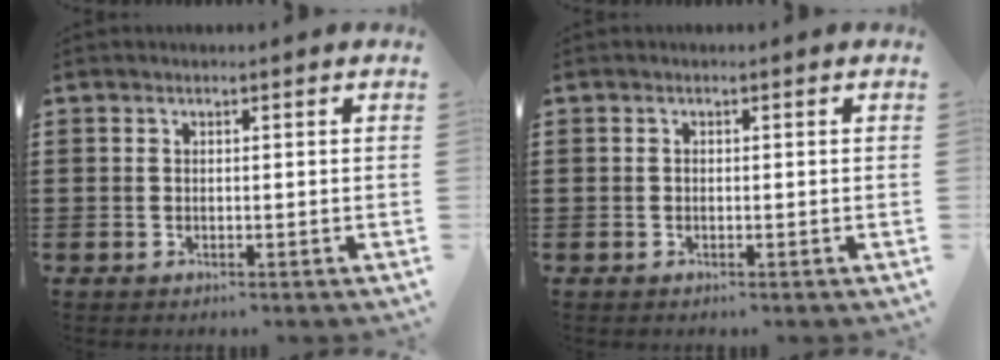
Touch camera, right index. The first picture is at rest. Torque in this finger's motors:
{"motor_torque": [0.16, -0.16, 0.03, 0.02]}